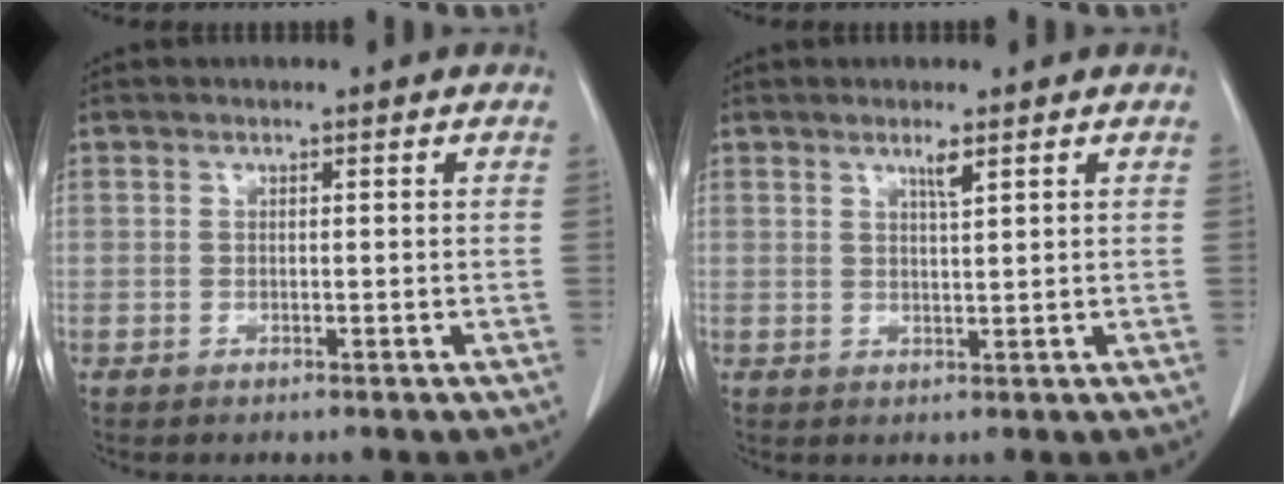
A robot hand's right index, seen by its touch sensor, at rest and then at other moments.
{"total": 1.8, "force": [1.1, -0.2, 1.4], "torque": [-0.025, -0.005, 0.021]}